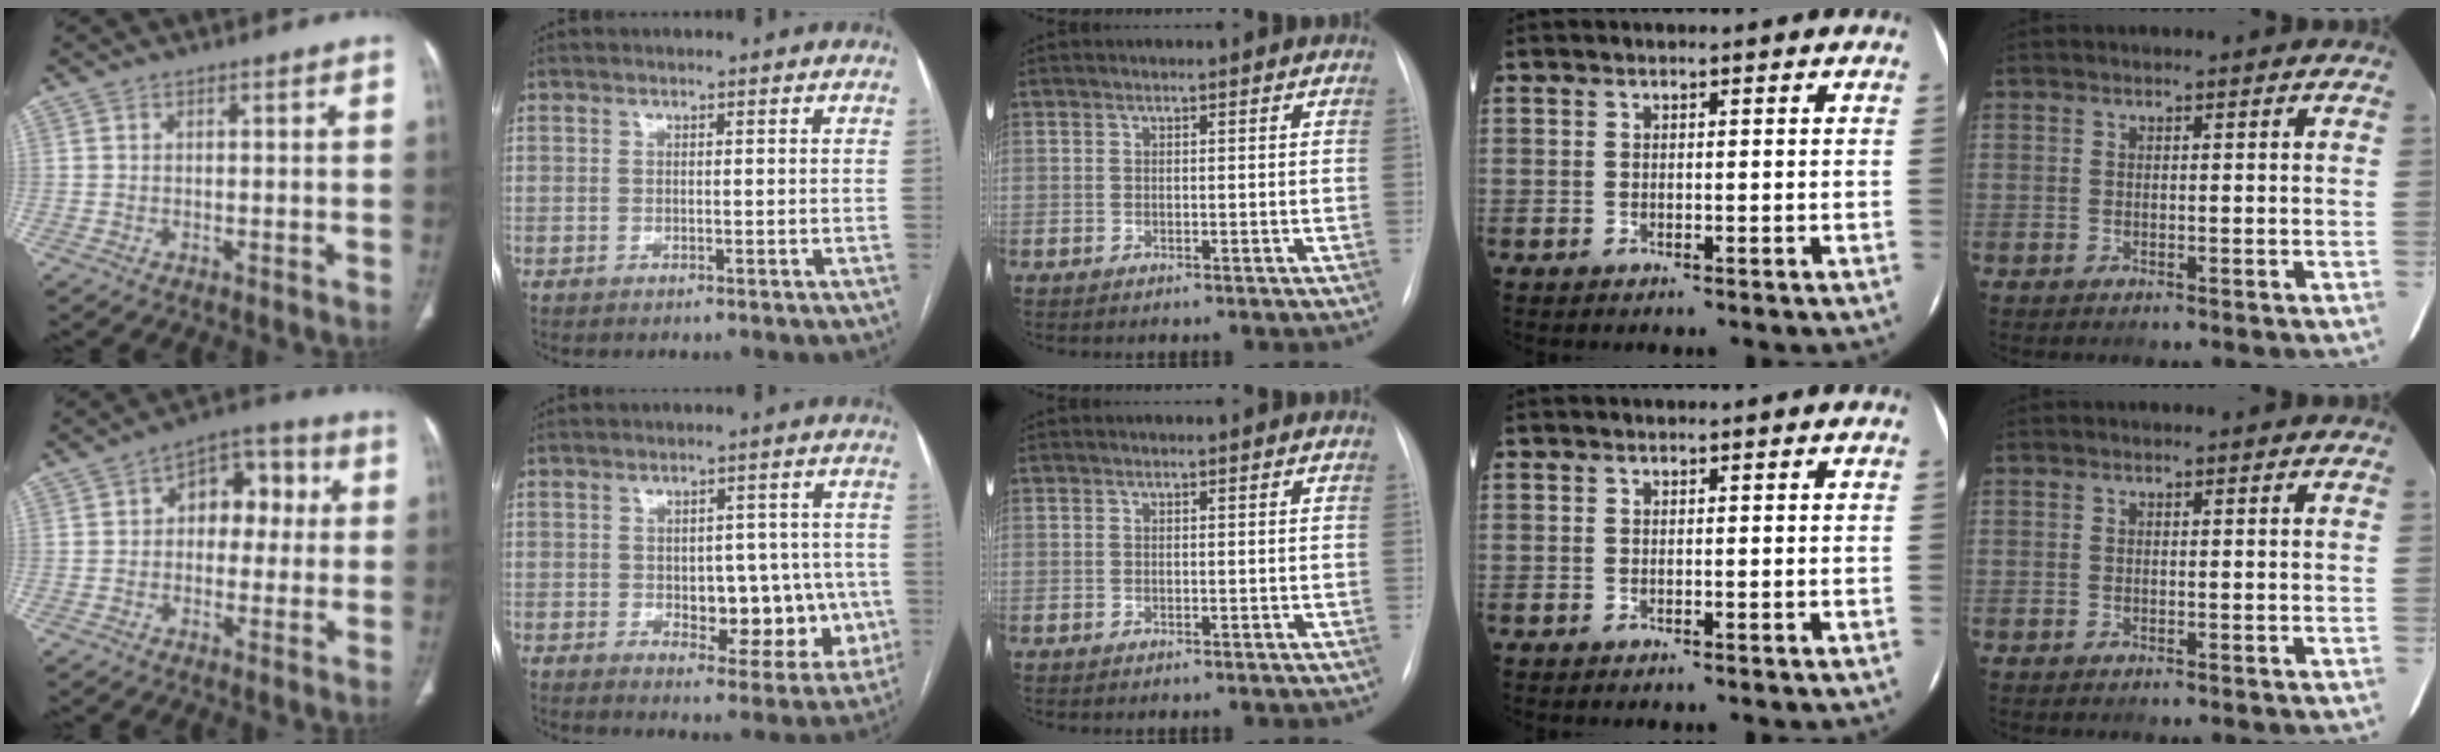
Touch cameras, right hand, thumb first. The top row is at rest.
{"thumb": {"total": 10.4, "force": [1.5, 7.0, 7.5], "torque": [-0.061, 0.028, 0.014]}, "index": {"total": 10.8, "force": [-1.7, 5.9, 8.8], "torque": [-0.091, 0.019, -0.007]}}